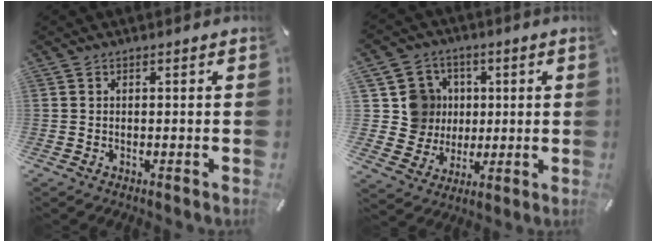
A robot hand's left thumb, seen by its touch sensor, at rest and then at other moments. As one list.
[{"total": 12.2, "force": [1.9, 11.8, 2.7], "torque": [-0.052, 0.002, 0.048]}]